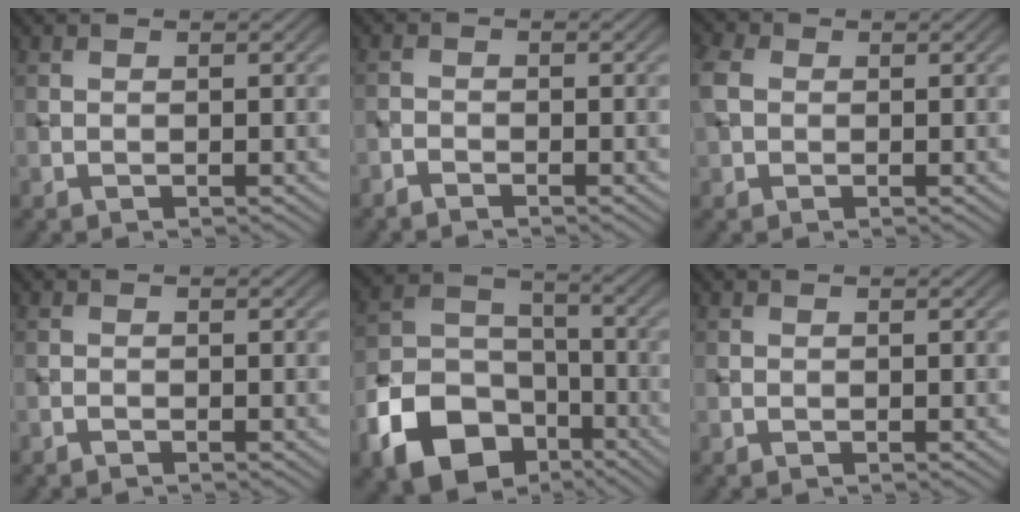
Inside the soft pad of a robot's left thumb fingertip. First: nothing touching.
{"total": 1.3, "force": [-1.3, 0.3, 0.4], "torque": [-0.007, -0.001, -0.030]}
{"total": 3.8, "force": [0.5, 3.0, 2.3], "torque": [-0.073, 0.009, 0.003]}
{"total": 0.5, "force": [-0.5, 0.0, 0.2], "torque": [-0.001, 0.000, -0.010]}
{"total": 13.6, "force": [-7.2, 9.1, 7.0], "torque": [-0.172, -0.030, -0.139]}
{"total": 0.0}